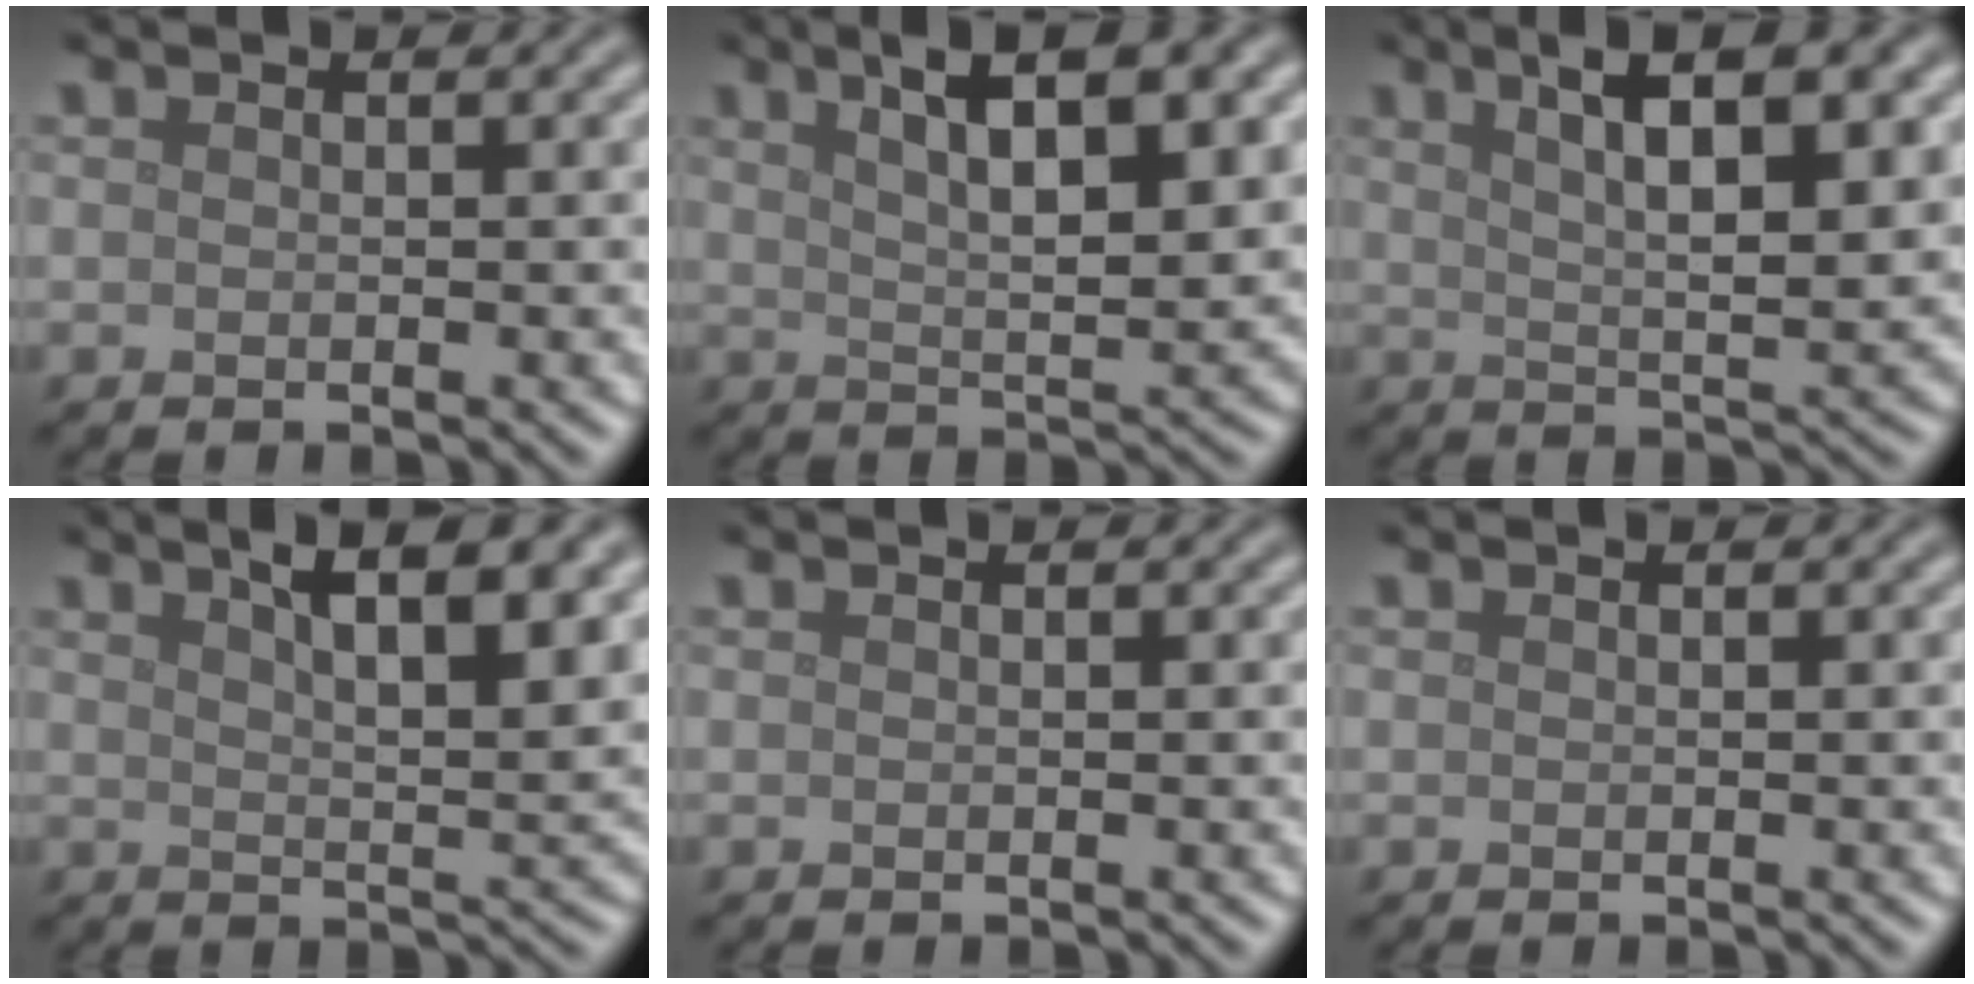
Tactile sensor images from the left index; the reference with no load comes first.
{"total": 7.5, "force": [3.6, 2.1, 6.2], "torque": [-0.092, 0.007, 0.058]}
{"total": 7.8, "force": [3.6, 2.1, 6.6], "torque": [-0.094, 0.006, 0.059]}
{"total": 9.0, "force": [4.9, 2.7, 7.0], "torque": [-0.077, 0.021, 0.062]}
{"total": 0.0}
{"total": 0.0}